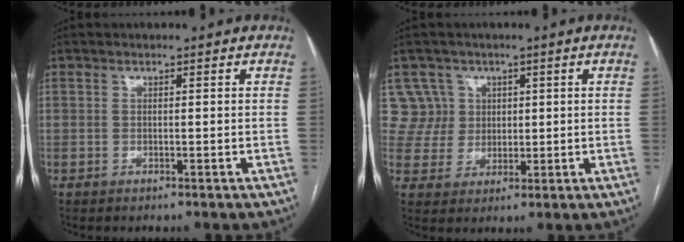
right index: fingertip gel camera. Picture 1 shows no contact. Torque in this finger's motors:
{"motor_torque": [-0.42, 0.38, -0.19, -0.05]}